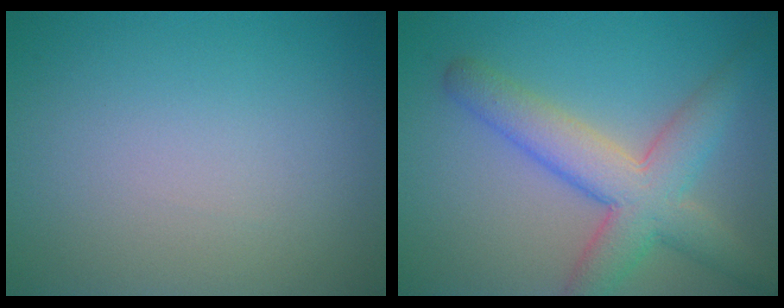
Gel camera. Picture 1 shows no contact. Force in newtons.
{"total": 6.4, "press": 6.4, "slide": 0.5}